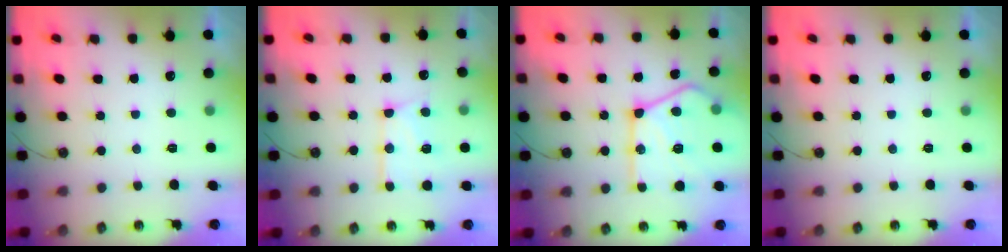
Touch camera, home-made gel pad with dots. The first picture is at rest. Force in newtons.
{"total": 13.5, "press": 13.5, "slide": 0.9}
{"total": 23.2, "press": 23.1, "slide": 2.2}
{"total": 0.0}